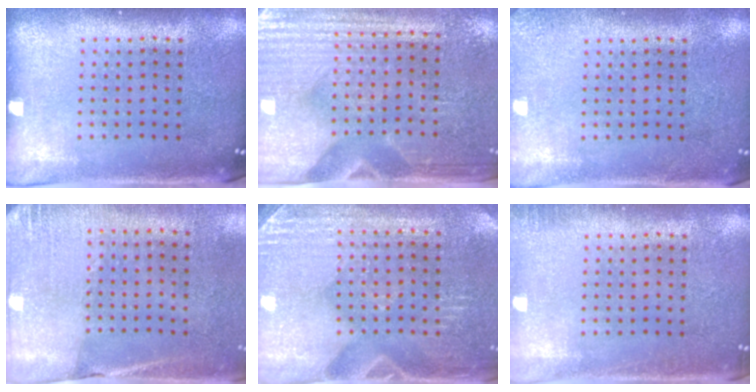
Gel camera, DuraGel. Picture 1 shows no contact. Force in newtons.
{"total": 3.1, "press": 2.8, "slide": 1.4}
{"total": 1.7, "press": 1.7, "slide": 0.2}
{"total": 2.6, "press": 2.3, "slide": 1.1}
{"total": 3.0, "press": 2.9, "slide": 0.7}
{"total": 1.1, "press": 1.1, "slide": 0.2}